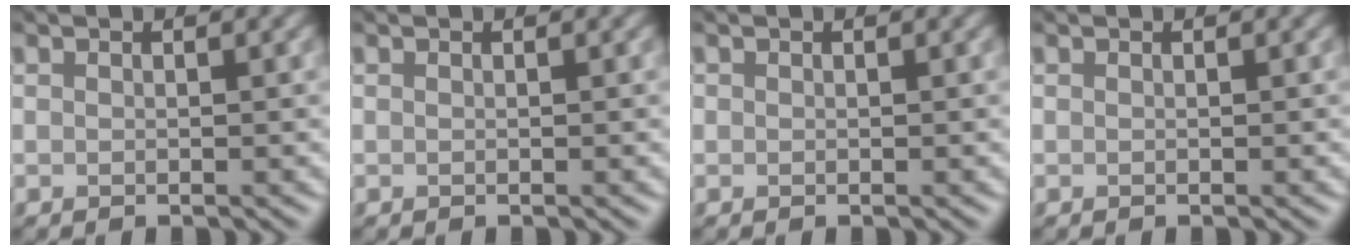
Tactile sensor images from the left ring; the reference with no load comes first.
{"total": 0.0}
{"total": 0.8, "force": [-0.4, -0.3, -0.6], "torque": [-0.002, -0.003, 0.005]}
{"total": 0.0}